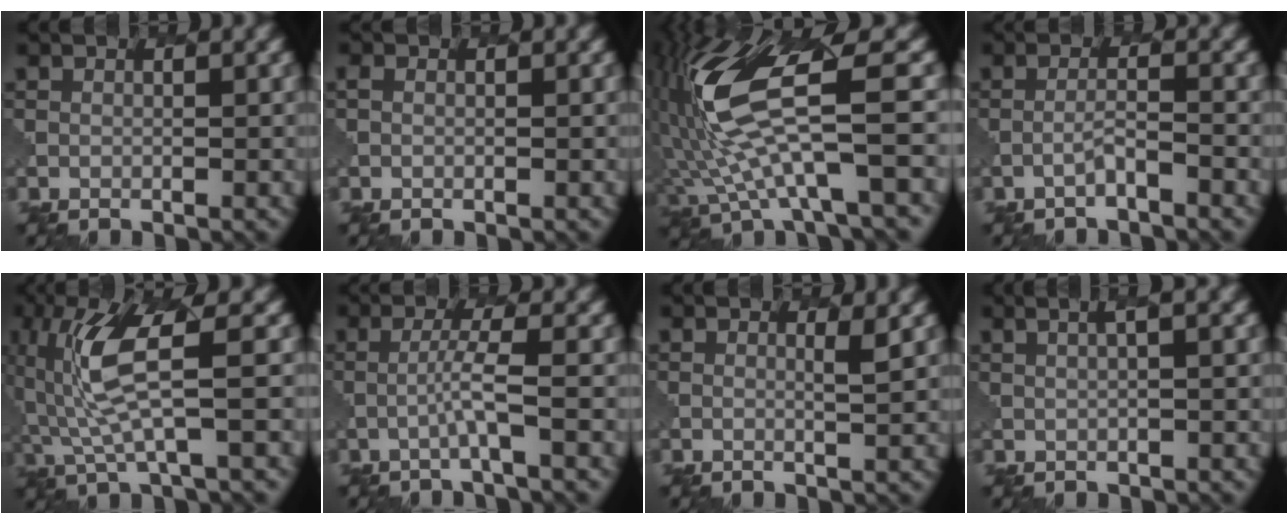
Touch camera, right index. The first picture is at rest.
{"total": 0.7, "force": [-0.2, 0.5, 0.4], "torque": [-0.008, 0.000, -0.001]}
{"total": 10.5, "force": [1.2, 3.1, 10.0], "torque": [-0.213, -0.001, 0.028]}
{"total": 1.3, "force": [-0.8, 0.1, 1.1], "torque": [-0.017, 0.009, -0.019]}
{"total": 6.7, "force": [0.6, 1.4, 6.5], "torque": [-0.151, 0.004, 0.018]}
{"total": 2.4, "force": [-0.5, 0.1, 2.3], "torque": [-0.041, 0.007, -0.017]}
{"total": 1.5, "force": [0.7, 0.3, 1.3], "torque": [-0.018, -0.001, 0.009]}
{"total": 2.9, "force": [1.1, 0.8, 2.5], "torque": [-0.025, 0.008, 0.017]}